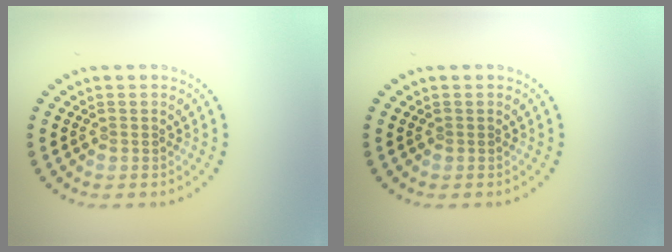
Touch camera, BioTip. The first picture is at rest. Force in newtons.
{"total": 0.0}